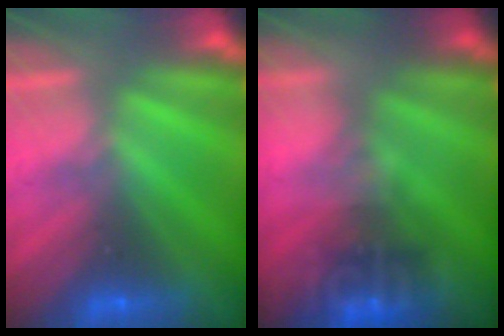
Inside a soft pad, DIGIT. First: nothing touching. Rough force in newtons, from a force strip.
{"total": 4.3}